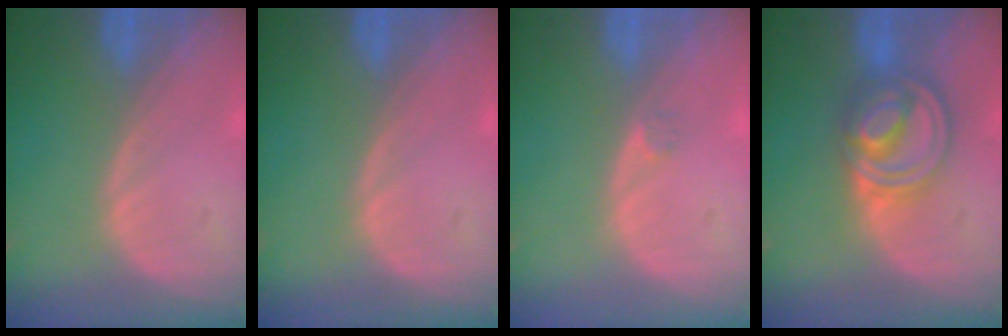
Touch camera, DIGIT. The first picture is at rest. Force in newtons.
{"total": 0.0}
{"total": 0.8, "press": 0.7, "slide": 0.4}
{"total": 7.9, "press": 6.9, "slide": 3.8}